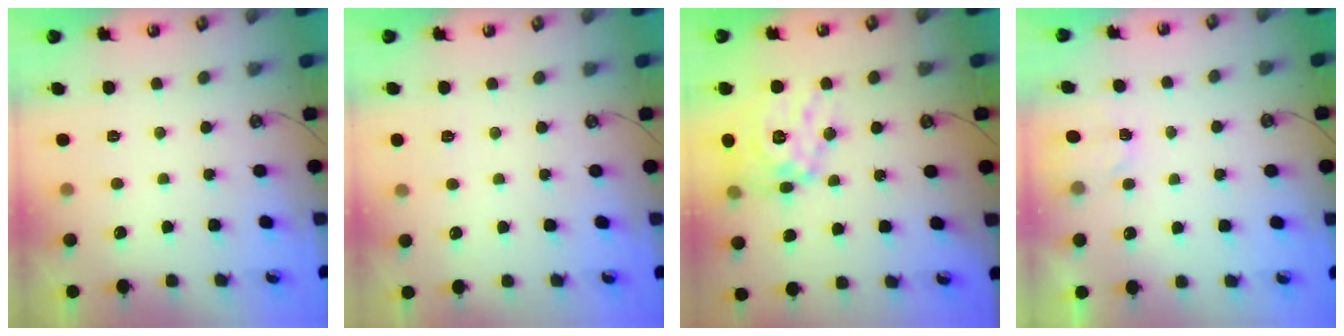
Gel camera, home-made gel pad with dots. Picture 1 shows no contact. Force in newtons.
{"total": 2.7, "press": 2.7, "slide": 0.4}
{"total": 17.3, "press": 17.2, "slide": 1.5}
{"total": 2.2, "press": 2.2, "slide": 0.4}